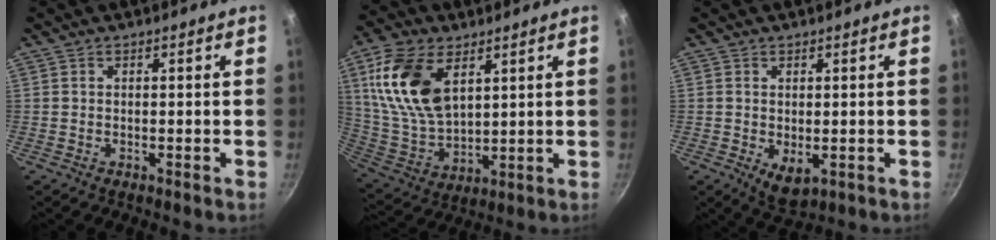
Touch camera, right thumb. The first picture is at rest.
{"total": 17.5, "force": [6.7, 10.2, 12.6], "torque": [-0.229, -0.021, 0.143]}
{"total": 4.3, "force": [-0.4, 2.4, 3.6], "torque": [-0.050, -0.015, 0.001]}